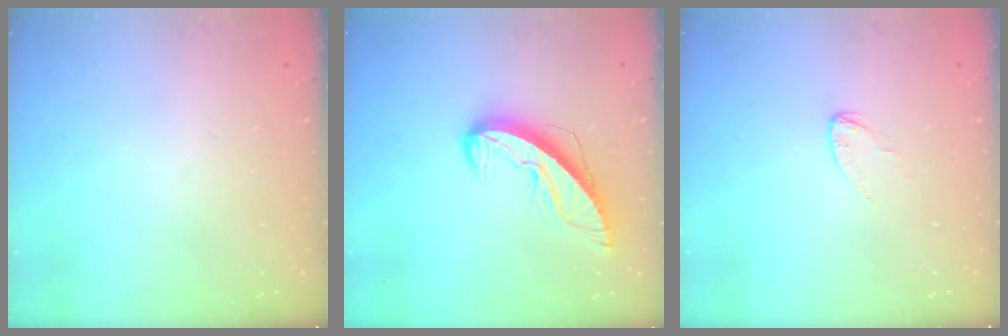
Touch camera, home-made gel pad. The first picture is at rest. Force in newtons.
{"total": 10.0, "press": 9.9, "slide": 1.2}
{"total": 2.6, "press": 2.6, "slide": 0.2}